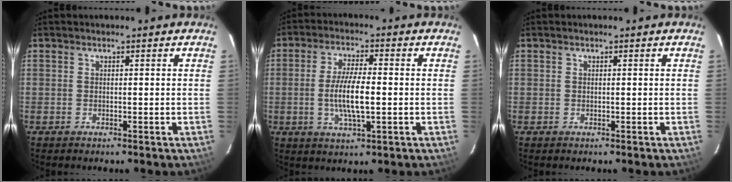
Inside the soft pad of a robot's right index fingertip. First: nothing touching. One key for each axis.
{"total": 8.1, "fx": -1.1, "fy": 2.0, "fz": 7.8, "tx": -0.152, "ty": -0.004, "tz": -0.021}
{"total": 0.0}